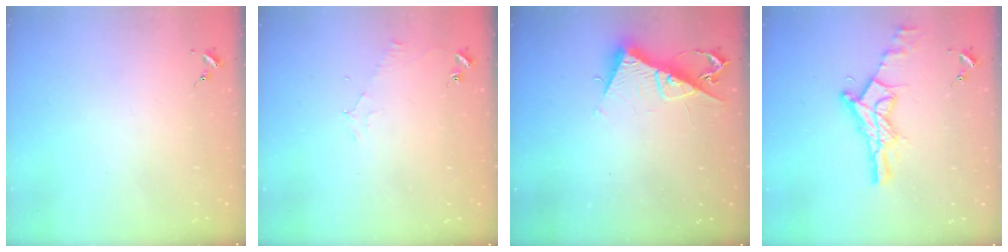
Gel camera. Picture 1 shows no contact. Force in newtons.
{"total": 4.8, "press": 4.8, "slide": 0.6}
{"total": 10.2, "press": 10.2, "slide": 0.7}
{"total": 15.5, "press": 15.5, "slide": 1.2}